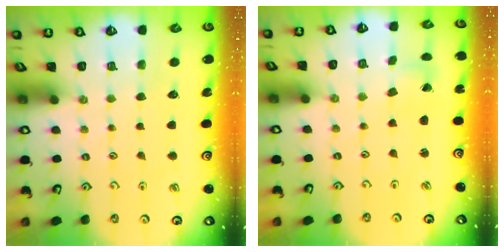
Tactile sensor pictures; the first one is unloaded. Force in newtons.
{"total": 1.5, "press": 1.5, "slide": 0.1}